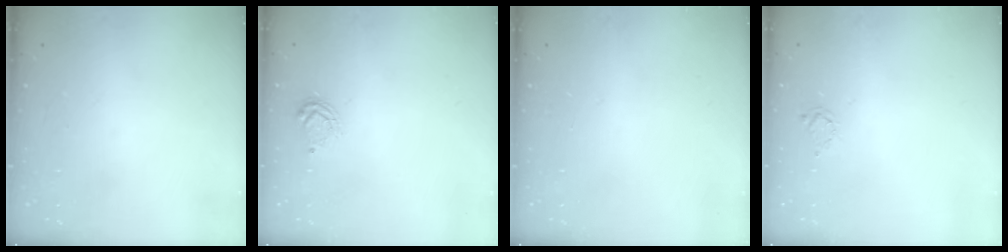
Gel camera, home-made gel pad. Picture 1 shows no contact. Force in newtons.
{"total": 6.0, "press": 5.9, "slide": 0.7}
{"total": 0.0}
{"total": 2.0, "press": 2.0, "slide": 0.3}